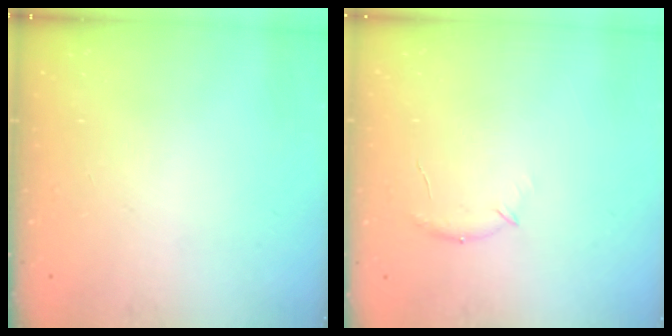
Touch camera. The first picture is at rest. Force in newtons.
{"total": 6.9, "press": 6.7, "slide": 1.8}